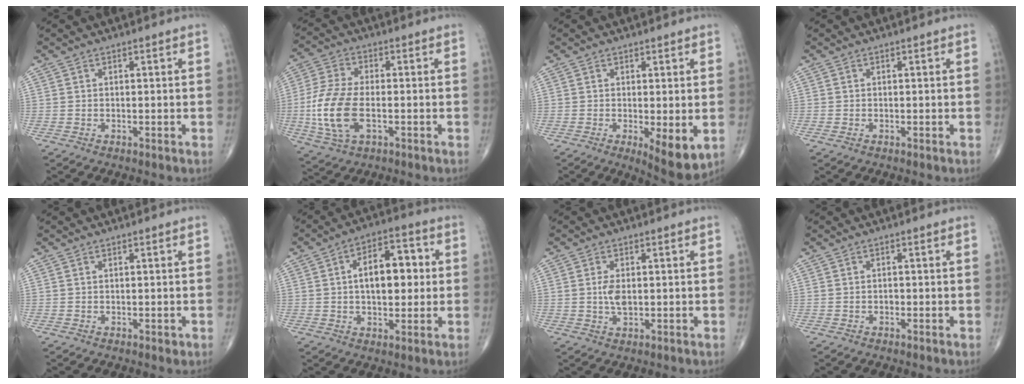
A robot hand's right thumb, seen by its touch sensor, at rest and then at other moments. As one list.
[{"total": 12.3, "force": [-2.3, 6.3, 10.3], "torque": [-0.231, 0.006, -0.044]}, {"total": 6.9, "force": [-1.3, 2.1, 6.4], "torque": [-0.091, -0.022, -0.017]}, {"total": 0.5, "force": [-0.2, 0.3, 0.4], "torque": [-0.012, -0.003, -0.006]}, {"total": 0.7, "force": [-0.1, 0.3, 0.6], "torque": [-0.007, -0.002, 0.001]}, {"total": 12.1, "force": [1.3, 6.7, 10.1], "torque": [-0.126, 0.019, 0.017]}, {"total": 2.1, "force": [0.2, 1.0, 1.8], "torque": [-0.036, -0.002, 0.005]}, {"total": 0.5, "force": [-0.2, 0.4, 0.3], "torque": [-0.003, 0.002, -0.006]}]